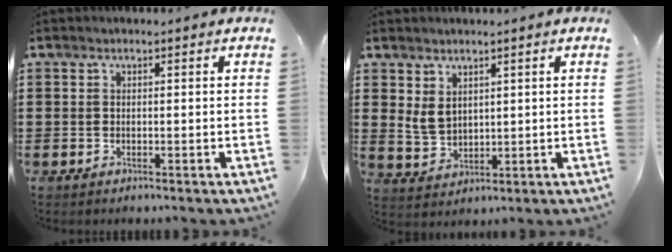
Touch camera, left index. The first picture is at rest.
{"total": 3.7, "force": [1.9, 2.4, 2.0], "torque": [-0.054, 0.004, 0.034]}